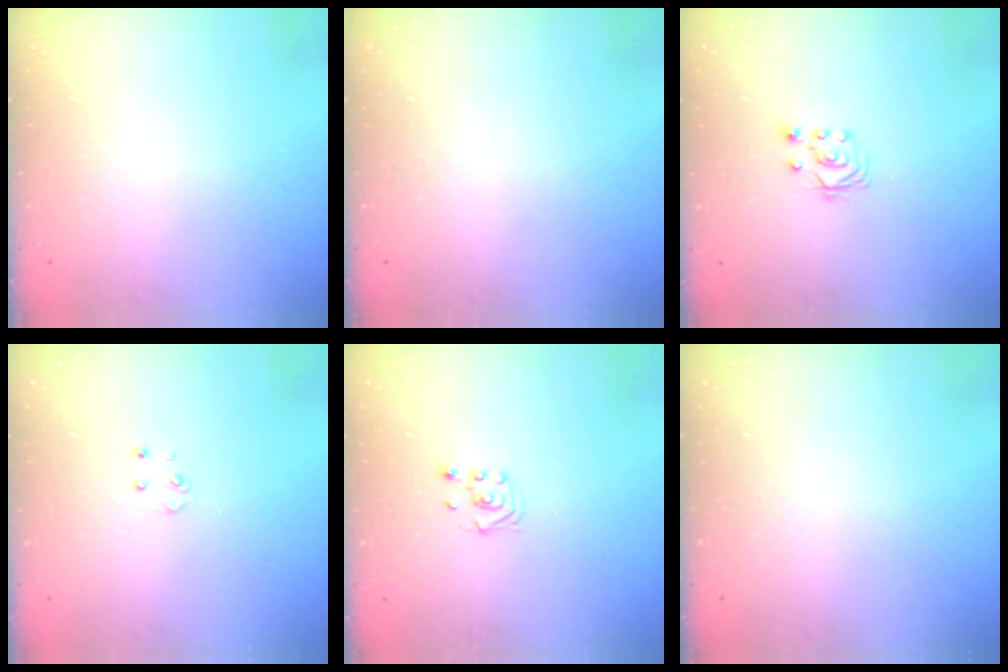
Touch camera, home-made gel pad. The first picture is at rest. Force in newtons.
{"total": 0.0}
{"total": 2.8, "press": 2.7, "slide": 0.7}
{"total": 4.0, "press": 3.9, "slide": 0.4}
{"total": 1.9, "press": 1.7, "slide": 0.8}
{"total": 0.0}